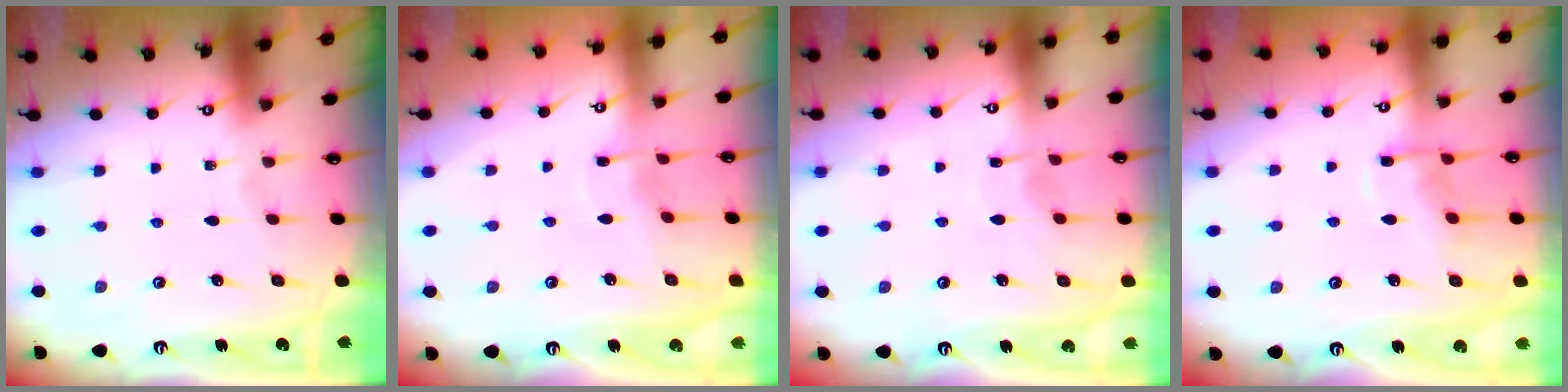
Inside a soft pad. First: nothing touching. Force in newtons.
{"total": 2.9, "press": 2.9, "slide": 0.4}
{"total": 5.3, "press": 5.3, "slide": 0.5}
{"total": 7.3, "press": 7.2, "slide": 0.7}